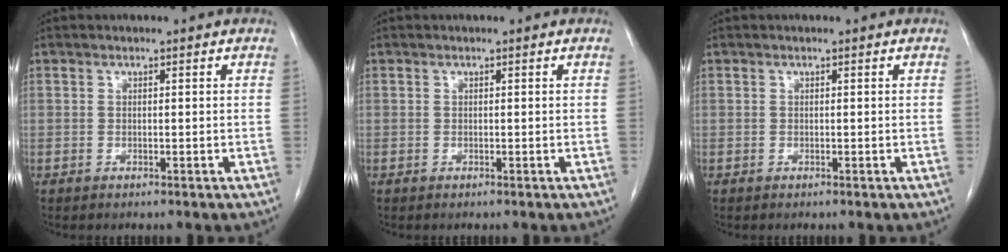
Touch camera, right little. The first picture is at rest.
{"total": 0.0}
{"total": 0.0}